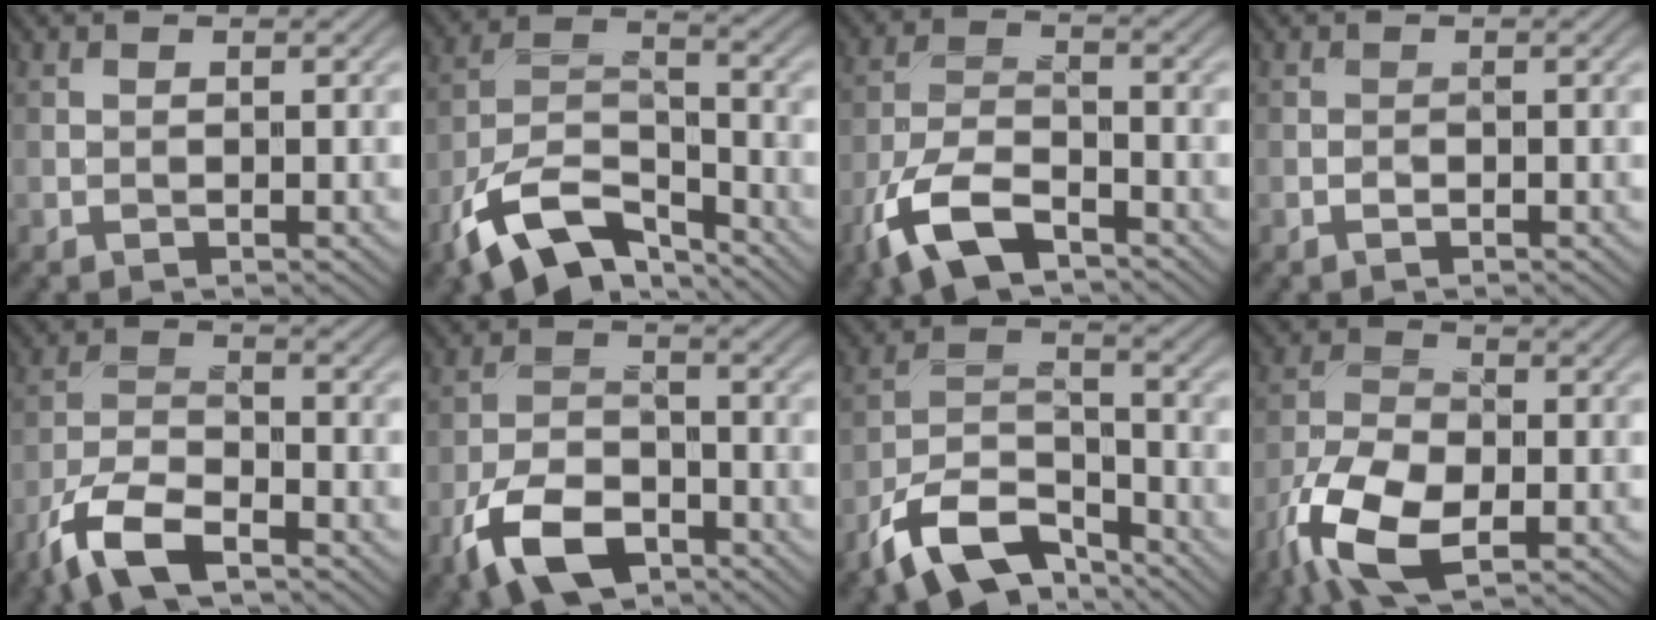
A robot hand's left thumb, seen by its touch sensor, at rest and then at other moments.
{"total": 11.8, "force": [-7.7, 5.1, 7.2], "torque": [-0.141, -0.007, -0.159]}
{"total": 9.2, "force": [-5.7, 3.8, 6.2], "torque": [-0.131, -0.008, -0.125]}
{"total": 0.0}
{"total": 8.3, "force": [-5.6, 3.1, 5.4], "torque": [-0.112, -0.007, -0.122]}
{"total": 9.2, "force": [-5.5, 4.7, 5.7], "torque": [-0.122, -0.010, -0.114]}
{"total": 10.6, "force": [-7.0, 4.8, 6.3], "torque": [-0.120, -0.004, -0.143]}
{"total": 10.4, "force": [-5.2, 4.9, 7.6], "torque": [-0.171, -0.018, -0.110]}